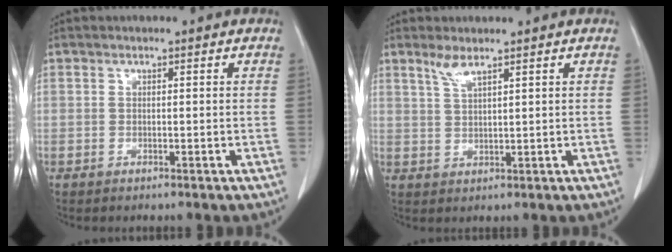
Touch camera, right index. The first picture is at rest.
{"total": 3.1, "force": [2.2, 0.5, 2.2], "torque": [-0.049, 0.003, 0.049]}